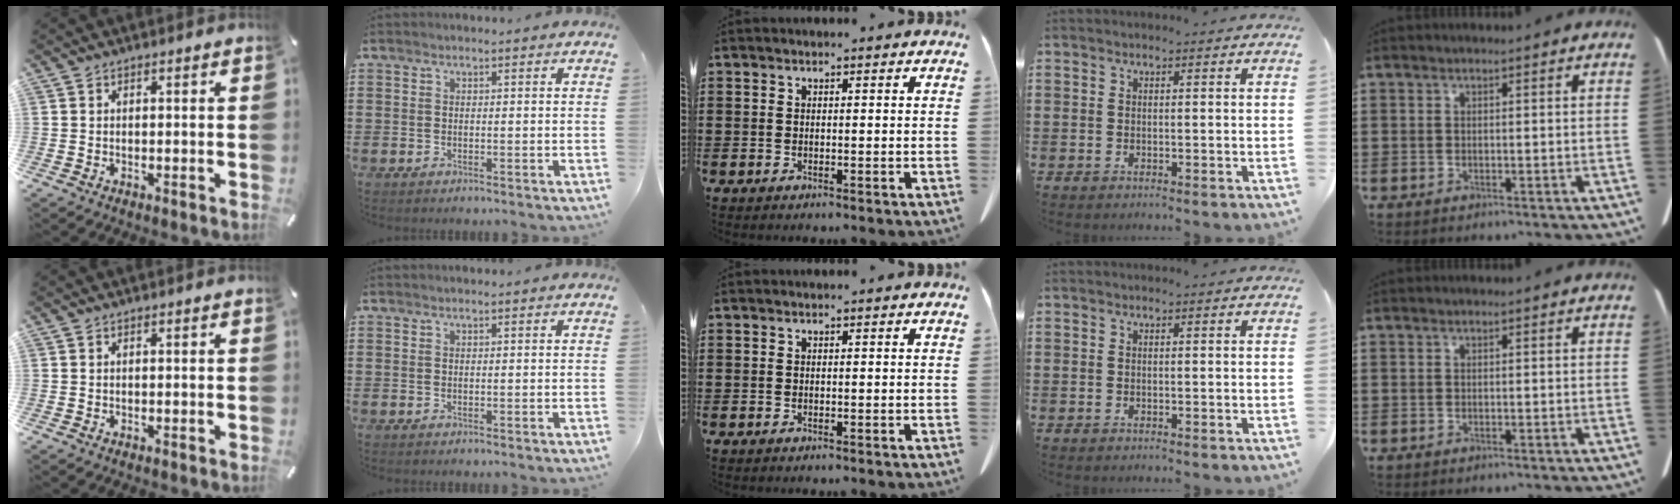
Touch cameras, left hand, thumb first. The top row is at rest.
{}